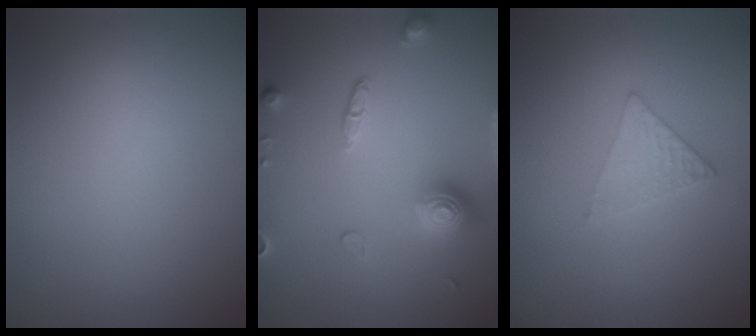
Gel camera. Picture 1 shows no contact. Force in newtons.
{"total": 3.9, "press": 3.4, "slide": 1.9}
{"total": 1.8, "press": 1.8, "slide": 0.3}